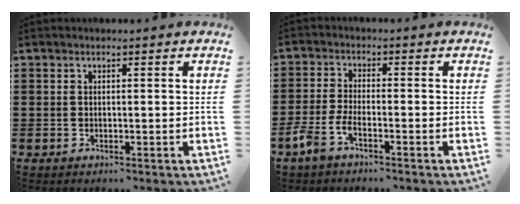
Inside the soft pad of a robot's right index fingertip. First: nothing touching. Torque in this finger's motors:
{"motor_torque": [1.46, 0.68, 0.32, 0.12]}